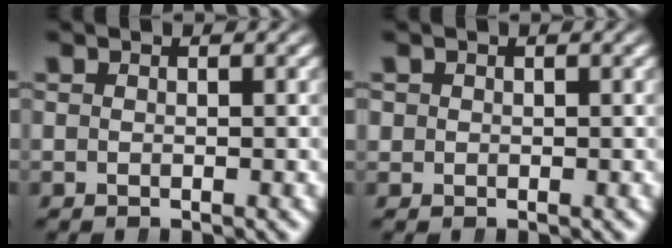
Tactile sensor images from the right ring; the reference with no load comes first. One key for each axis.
{"total": 0.8, "fx": 0.2, "fy": 0.8, "fz": 0.1, "tx": -0.003, "ty": -0.005, "tz": 0.009}